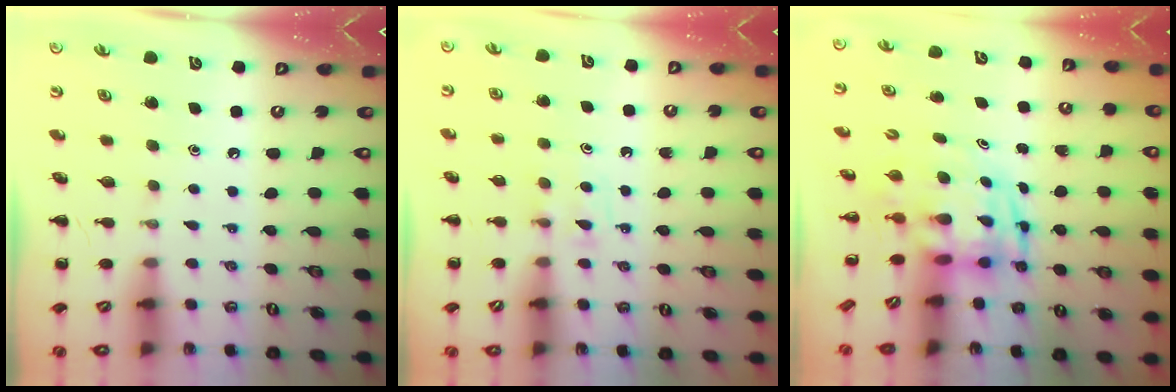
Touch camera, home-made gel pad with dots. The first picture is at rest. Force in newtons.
{"total": 4.6, "press": 4.4, "slide": 1.6}
{"total": 3.2, "press": 3.1, "slide": 0.8}